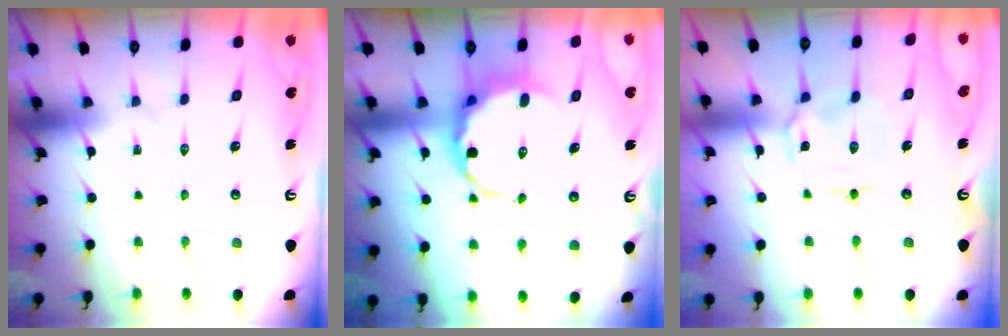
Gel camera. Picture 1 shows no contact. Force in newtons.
{"total": 6.5, "press": 6.3, "slide": 1.9}
{"total": 3.5, "press": 3.5, "slide": 0.4}